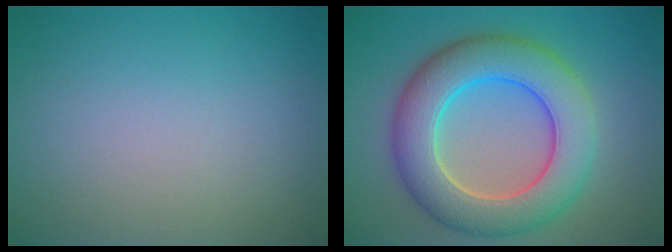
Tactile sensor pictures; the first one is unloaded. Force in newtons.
{"total": 9.1, "press": 9.1, "slide": 0.4}